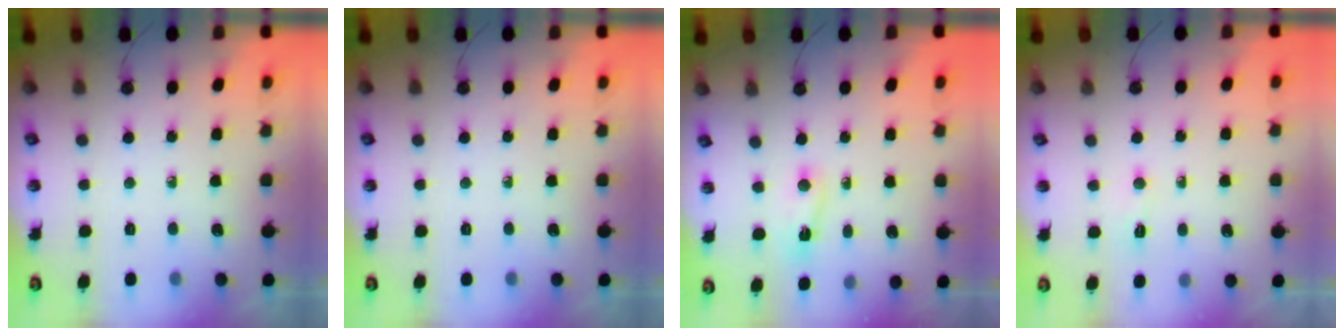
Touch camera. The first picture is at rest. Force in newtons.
{"total": 0.0}
{"total": 2.4, "press": 2.3, "slide": 0.4}
{"total": 2.8, "press": 2.7, "slide": 0.5}